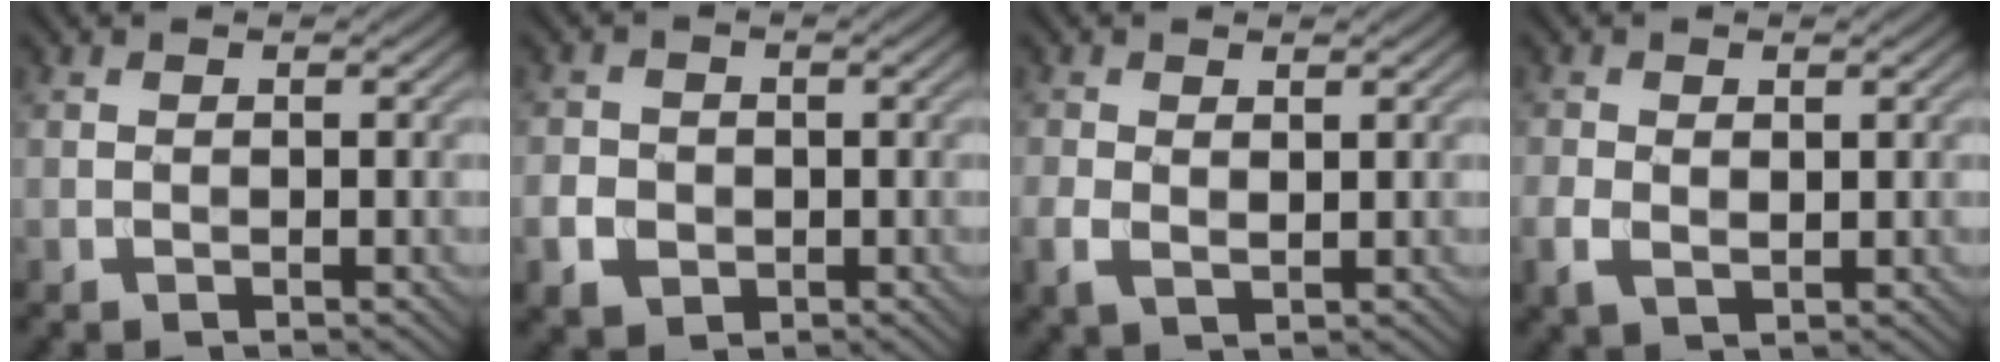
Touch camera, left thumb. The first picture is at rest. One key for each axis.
{"total": 3.7, "fx": -1.1, "fy": 3.2, "fz": 1.6, "tx": -0.040, "ty": -0.006, "tz": -0.025}
{"total": 2.5, "fx": 0.2, "fy": 1.4, "fz": 2.1, "tx": -0.049, "ty": -0.005, "tz": 0.007}
{"total": 2.7, "fx": -0.2, "fy": 1.7, "fz": 2.1, "tx": -0.049, "ty": -0.006, "tz": -0.001}